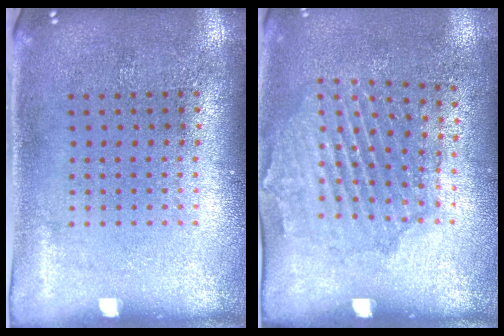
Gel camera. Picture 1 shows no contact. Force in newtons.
{"total": 1.7, "press": 1.5, "slide": 0.8}